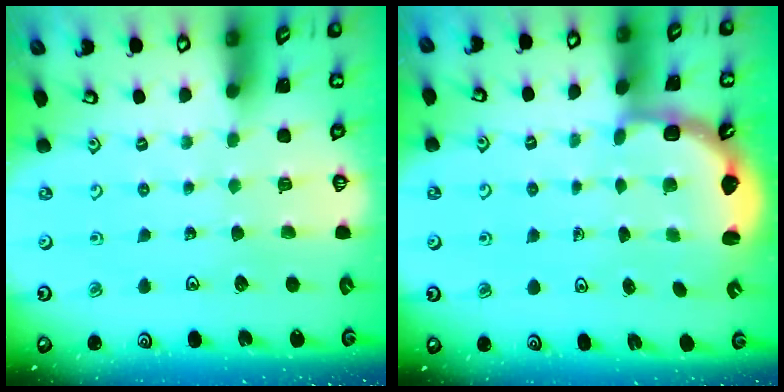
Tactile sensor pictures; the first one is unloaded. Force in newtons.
{"total": 3.2, "press": 2.2, "slide": 2.4}